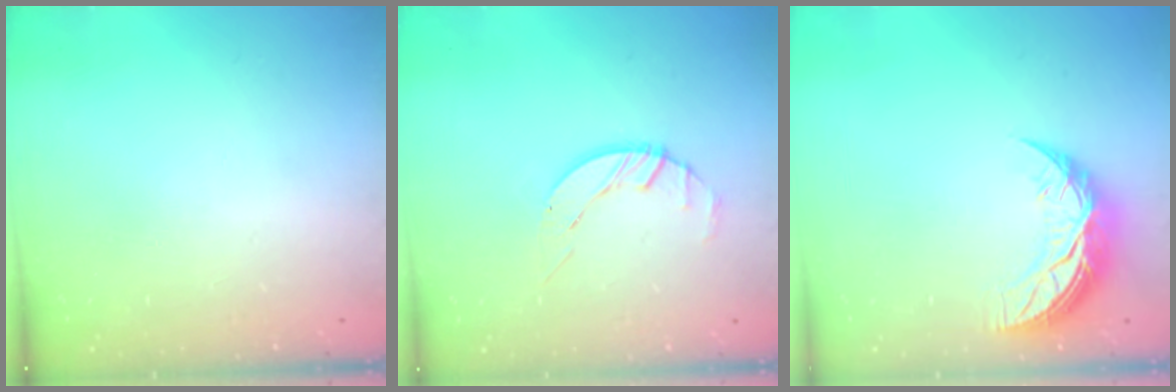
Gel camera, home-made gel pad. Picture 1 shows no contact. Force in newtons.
{"total": 2.7, "press": 2.7, "slide": 0.3}
{"total": 9.0, "press": 9.0, "slide": 0.8}